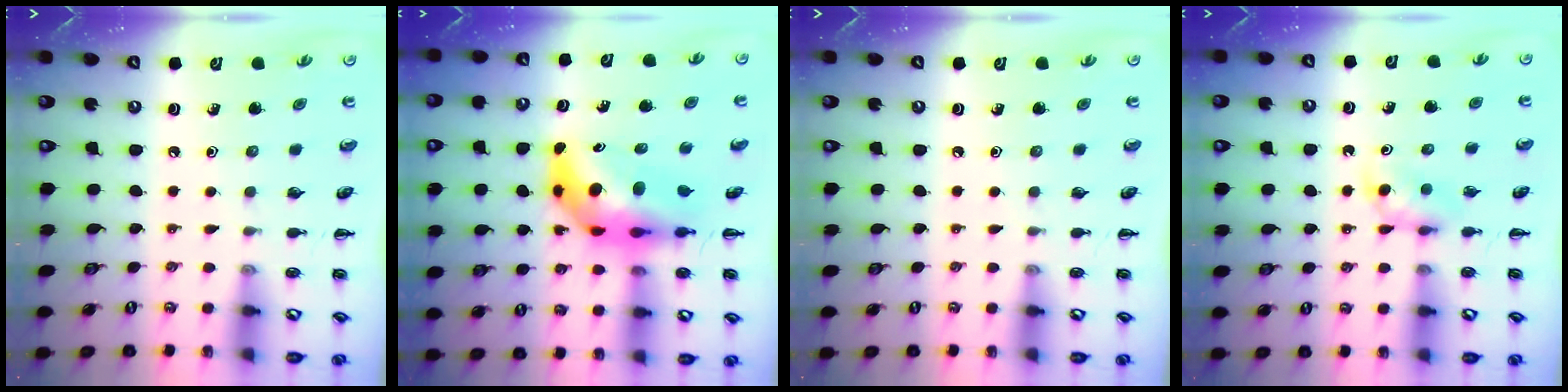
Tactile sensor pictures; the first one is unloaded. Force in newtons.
{"total": 9.9, "press": 9.3, "slide": 3.3}
{"total": 0.0}
{"total": 4.9, "press": 4.7, "slide": 1.5}